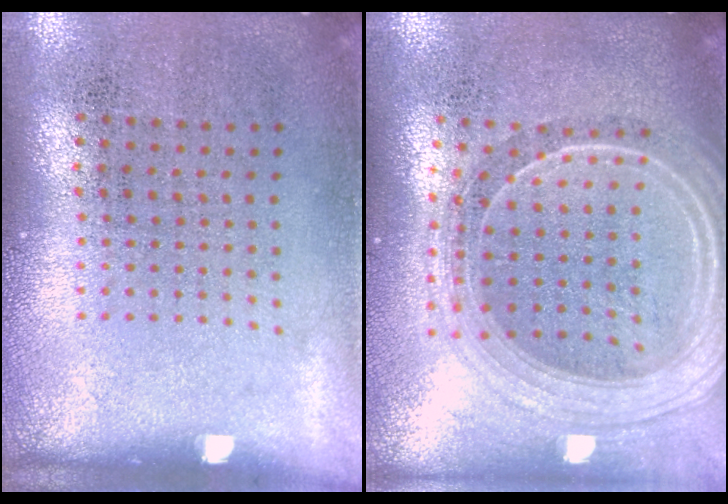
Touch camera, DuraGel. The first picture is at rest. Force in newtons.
{"total": 2.3, "press": 1.9, "slide": 1.3}